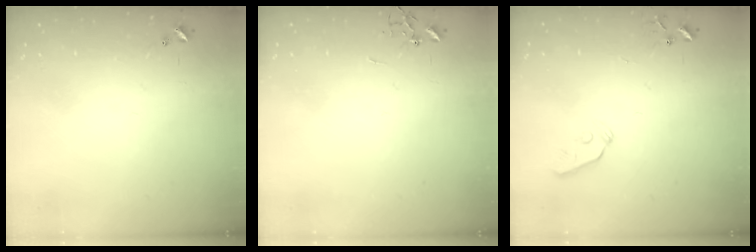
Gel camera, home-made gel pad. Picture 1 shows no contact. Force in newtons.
{"total": 0.0}
{"total": 3.3, "press": 3.2, "slide": 0.8}